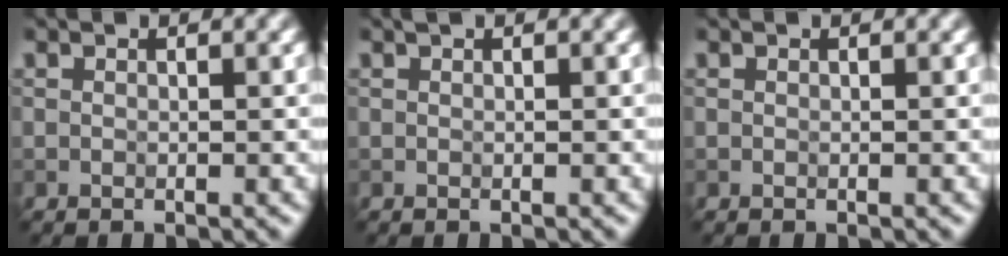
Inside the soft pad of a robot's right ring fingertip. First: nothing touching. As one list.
[{"total": 0.0}, {"total": 0.0}]